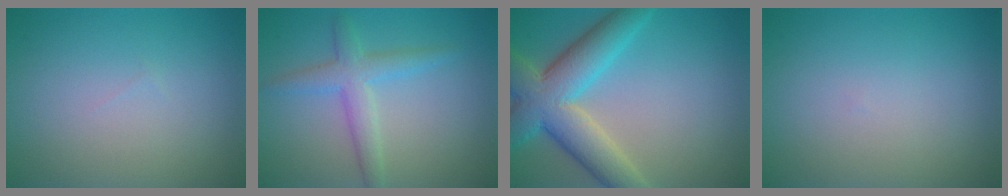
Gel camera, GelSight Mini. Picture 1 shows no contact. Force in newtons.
{"total": 3.2, "press": 3.2, "slide": 0.1}
{"total": 8.4, "press": 8.4, "slide": 0.4}
{"total": 0.0}